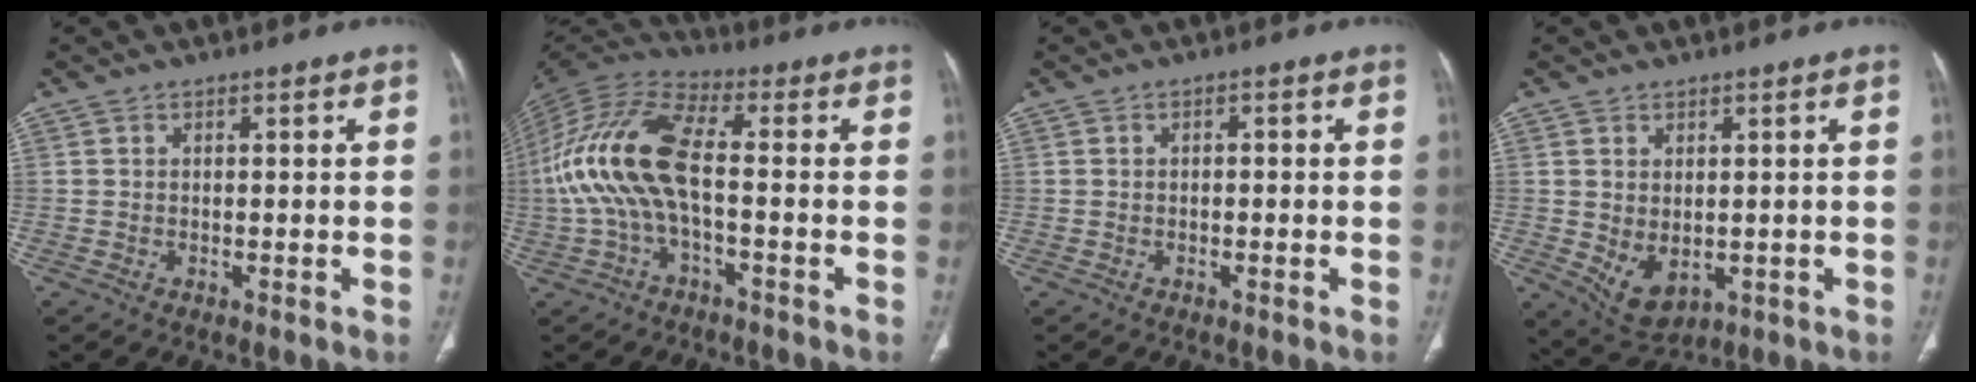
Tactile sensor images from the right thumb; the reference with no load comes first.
{"total": 14.9, "force": [-1.7, 6.0, 13.5], "torque": [-0.298, 0.039, -0.039]}
{"total": 0.7, "force": [-0.2, 0.5, 0.5], "torque": [0.001, 0.001, -0.007]}
{"total": 6.5, "force": [-0.7, 4.2, 4.9], "torque": [-0.075, -0.008, 0.011]}